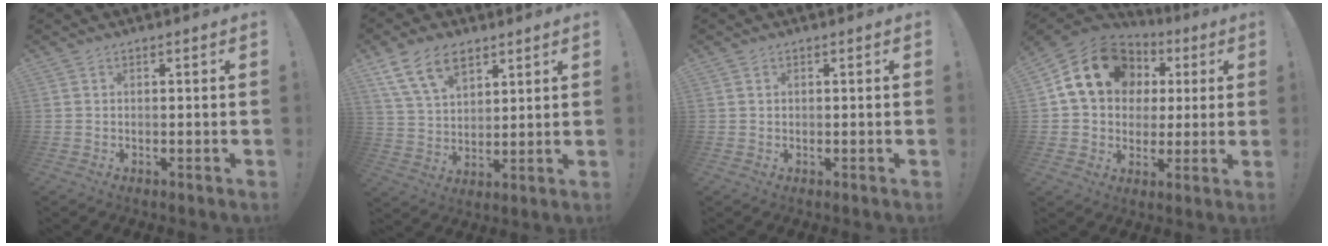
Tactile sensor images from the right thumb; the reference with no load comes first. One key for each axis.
{"total": 13.4, "fx": 7.9, "fy": 8.1, "fz": 7.2, "tx": -0.133, "ty": -0.025, "tz": 0.152}
{"total": 0.7, "fx": 0.4, "fy": 0.6, "fz": 0.2, "tx": -0.011, "ty": 0.004, "tz": 0.009}
{"total": 18.4, "fx": 6.2, "fy": 14.4, "fz": 9.6, "tx": -0.147, "ty": -0.012, "tz": 0.129}